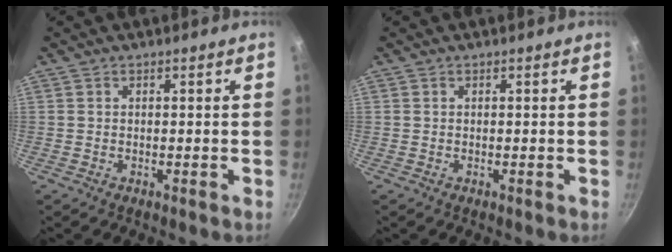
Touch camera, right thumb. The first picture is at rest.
{"total": 0.0}